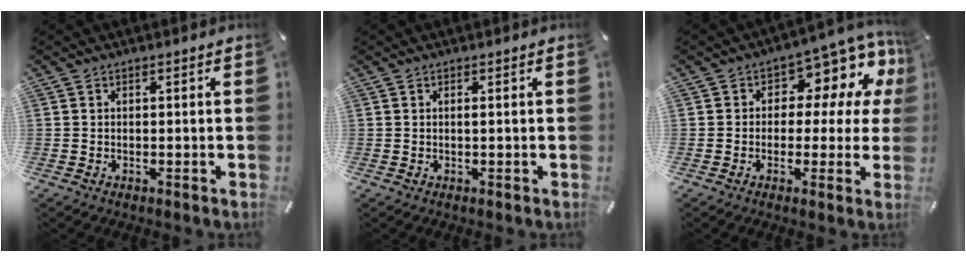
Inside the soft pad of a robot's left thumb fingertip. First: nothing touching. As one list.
[{"total": 0.5, "force": [0.0, -0.1, 0.5], "torque": [-0.008, -0.001, 0.000]}, {"total": 9.9, "force": [4.2, 6.2, 6.6], "torque": [-0.085, -0.040, 0.073]}]